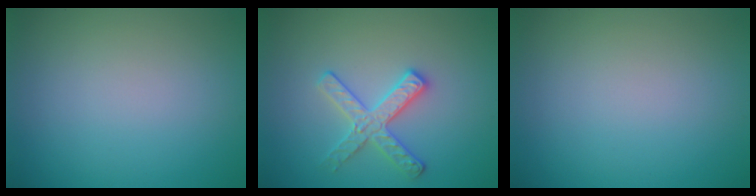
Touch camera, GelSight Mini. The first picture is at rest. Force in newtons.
{"total": 2.8, "press": 2.8, "slide": 0.3}
{"total": 0.0}